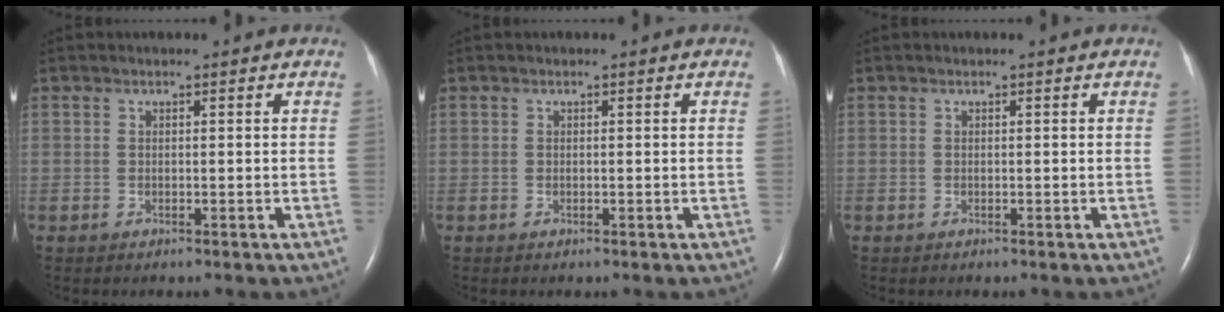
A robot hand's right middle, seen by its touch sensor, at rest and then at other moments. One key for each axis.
{"total": 0.0}
{"total": 0.0}